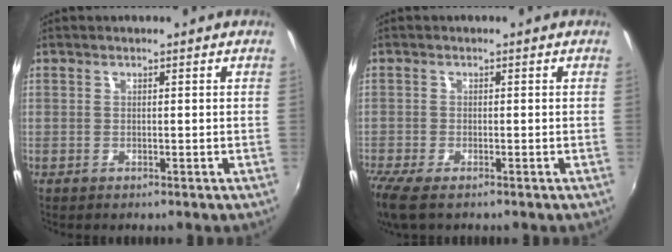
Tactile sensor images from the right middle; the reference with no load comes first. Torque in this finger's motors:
{"motor_torque": [1.08, -1.05, 0.32, 0.13]}